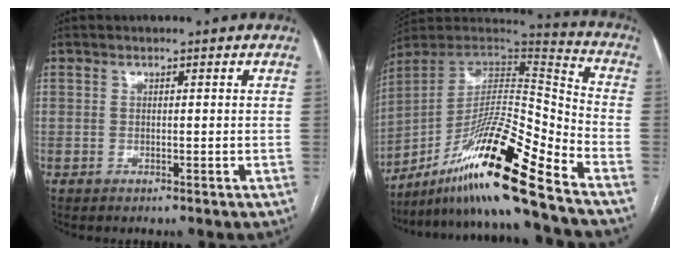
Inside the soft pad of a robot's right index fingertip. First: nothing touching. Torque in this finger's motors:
{"motor_torque": [0.30, -0.11, 0.34, 0.08]}